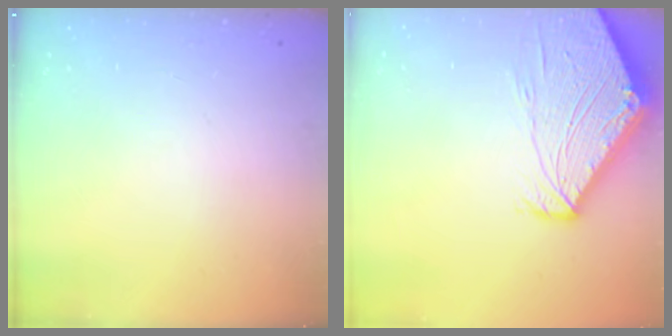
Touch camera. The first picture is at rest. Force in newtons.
{"total": 10.9, "press": 10.8, "slide": 1.2}